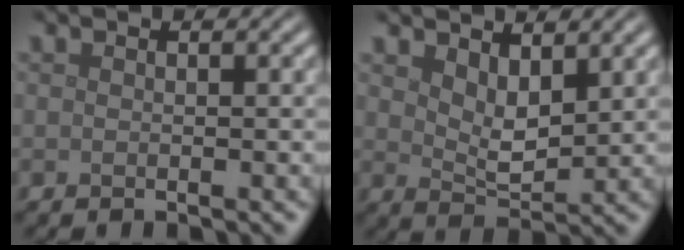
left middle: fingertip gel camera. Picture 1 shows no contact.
{"total": 3.2, "force": [1.9, 1.4, 2.2], "torque": [-0.045, -0.010, 0.037]}